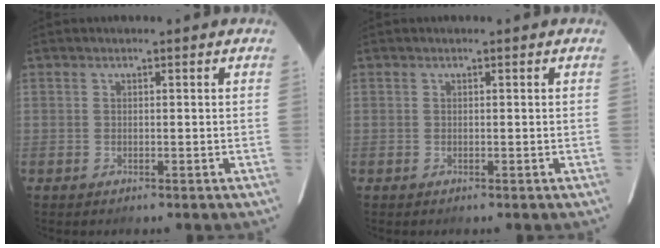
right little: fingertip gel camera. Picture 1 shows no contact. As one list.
[{"total": 0.0}]